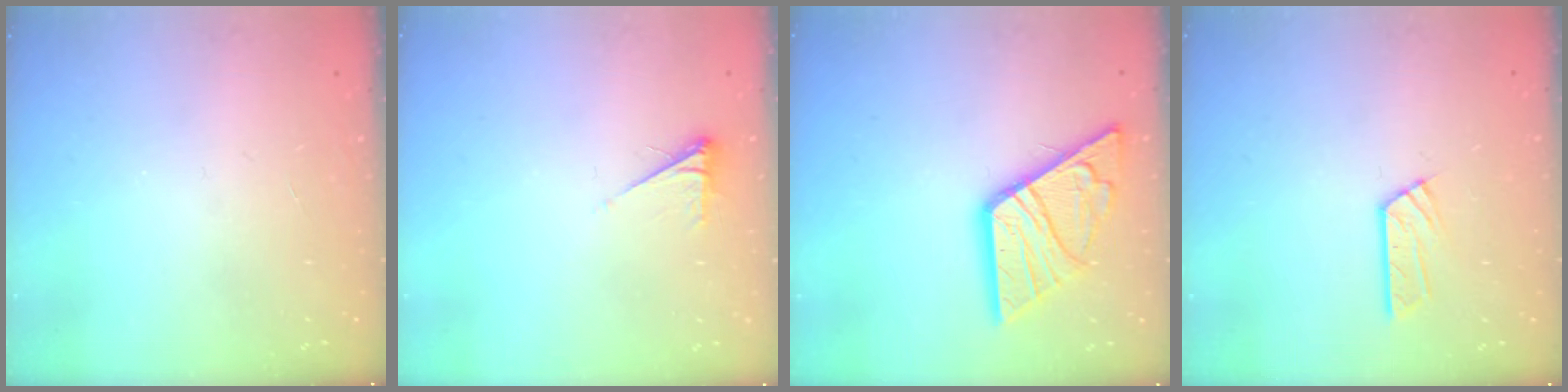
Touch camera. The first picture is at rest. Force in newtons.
{"total": 3.8, "press": 3.7, "slide": 0.6}
{"total": 13.3, "press": 13.3, "slide": 0.9}
{"total": 6.4, "press": 6.4, "slide": 0.3}